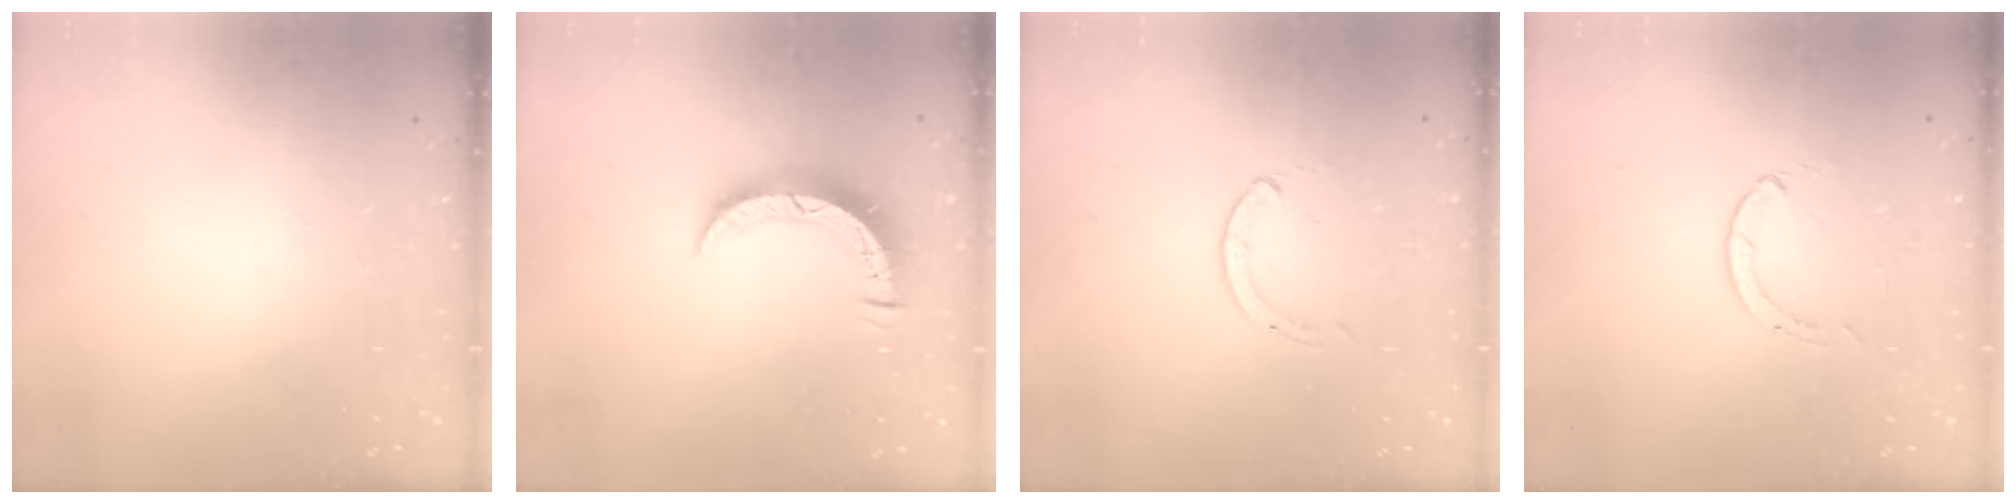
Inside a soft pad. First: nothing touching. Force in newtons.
{"total": 6.3, "press": 6.3, "slide": 0.6}
{"total": 0.0}
{"total": 0.0}